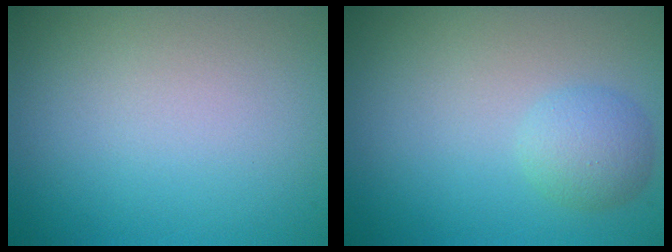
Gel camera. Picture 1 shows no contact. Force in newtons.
{"total": 2.2, "press": 2.2, "slide": 0.1}